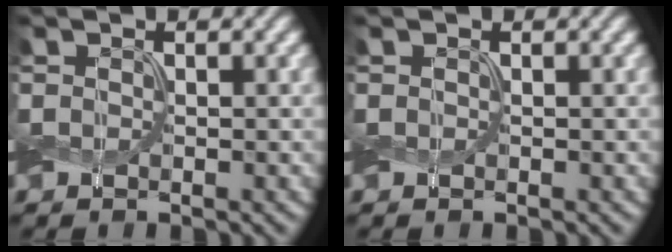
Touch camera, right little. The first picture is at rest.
{"total": 0.0}